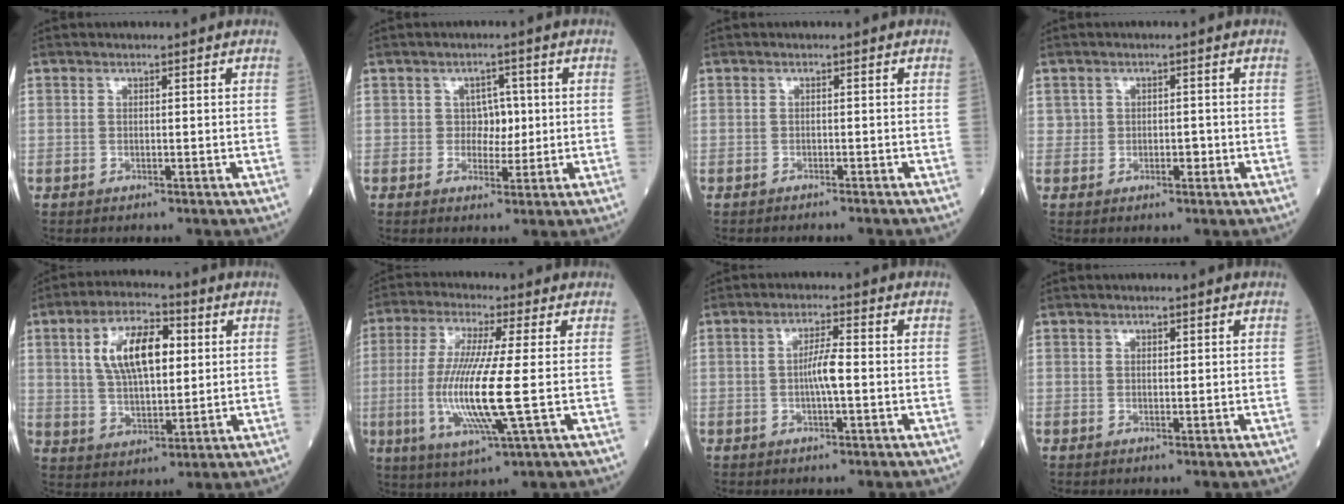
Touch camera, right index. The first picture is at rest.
{"total": 3.2, "force": [0.3, 2.5, 2.0], "torque": [-0.017, 0.004, 0.003]}
{"total": 2.1, "force": [-2.1, -0.1, 0.6], "torque": [-0.008, -0.002, -0.026]}
{"total": 1.7, "force": [-0.2, 1.4, 1.1], "torque": [-0.013, 0.005, 0.000]}
{"total": 11.4, "force": [3.1, 4.8, 9.9], "torque": [-0.189, 0.016, 0.057]}
{"total": 12.8, "force": [-1.6, 0.2, 12.7], "torque": [-0.270, -0.019, -0.036]}
{"total": 3.8, "force": [-0.4, 0.3, 3.8], "torque": [-0.072, 0.002, -0.008]}
{"total": 0.6, "force": [0.3, 0.4, 0.3], "torque": [-0.005, -0.002, 0.005]}